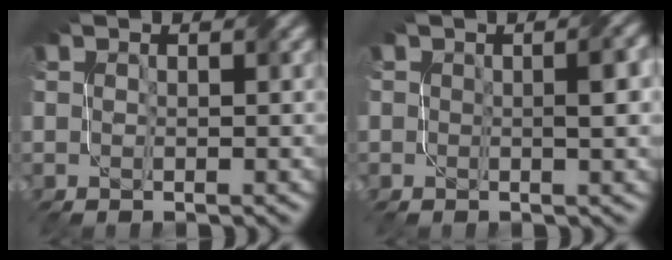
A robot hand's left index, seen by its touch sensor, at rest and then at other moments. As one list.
[{"total": 1.8, "force": [-0.1, 0.4, 1.7], "torque": [-0.019, 0.005, -0.001]}]